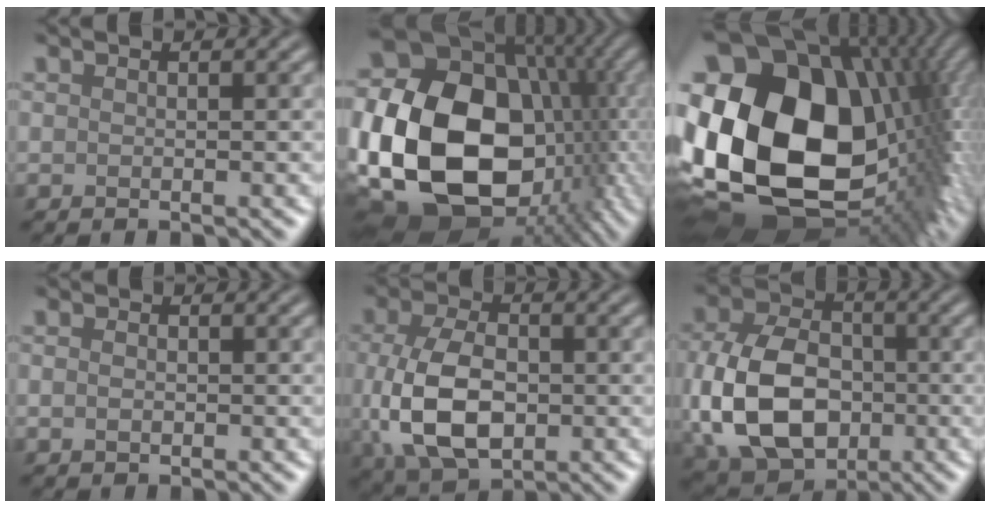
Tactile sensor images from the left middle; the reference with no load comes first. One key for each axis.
{"total": 22.0, "fx": -2.0, "fy": 16.5, "fz": 14.5, "tx": -0.326, "ty": -0.017, "tz": -0.015}
{"total": 21.1, "fx": 1.1, "fy": 14.2, "fz": 15.6, "tx": -0.351, "ty": -0.030, "tz": 0.052}
{"total": 1.0, "fx": -0.1, "fy": 0.7, "fz": 0.7, "tx": -0.015, "ty": 0.002, "tz": -0.004}
{"total": 8.5, "fx": -0.9, "fy": 5.4, "fz": 6.6, "tx": -0.158, "ty": -0.012, "tz": -0.010}
{"total": 12.0, "fx": -1.9, "fy": 8.5, "fz": 8.2, "tx": -0.190, "ty": -0.013, "tz": -0.040}